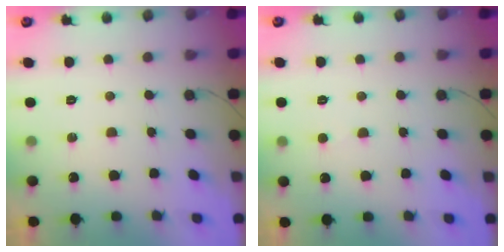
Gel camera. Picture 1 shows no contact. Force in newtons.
{"total": 3.1, "press": 3.1, "slide": 0.3}